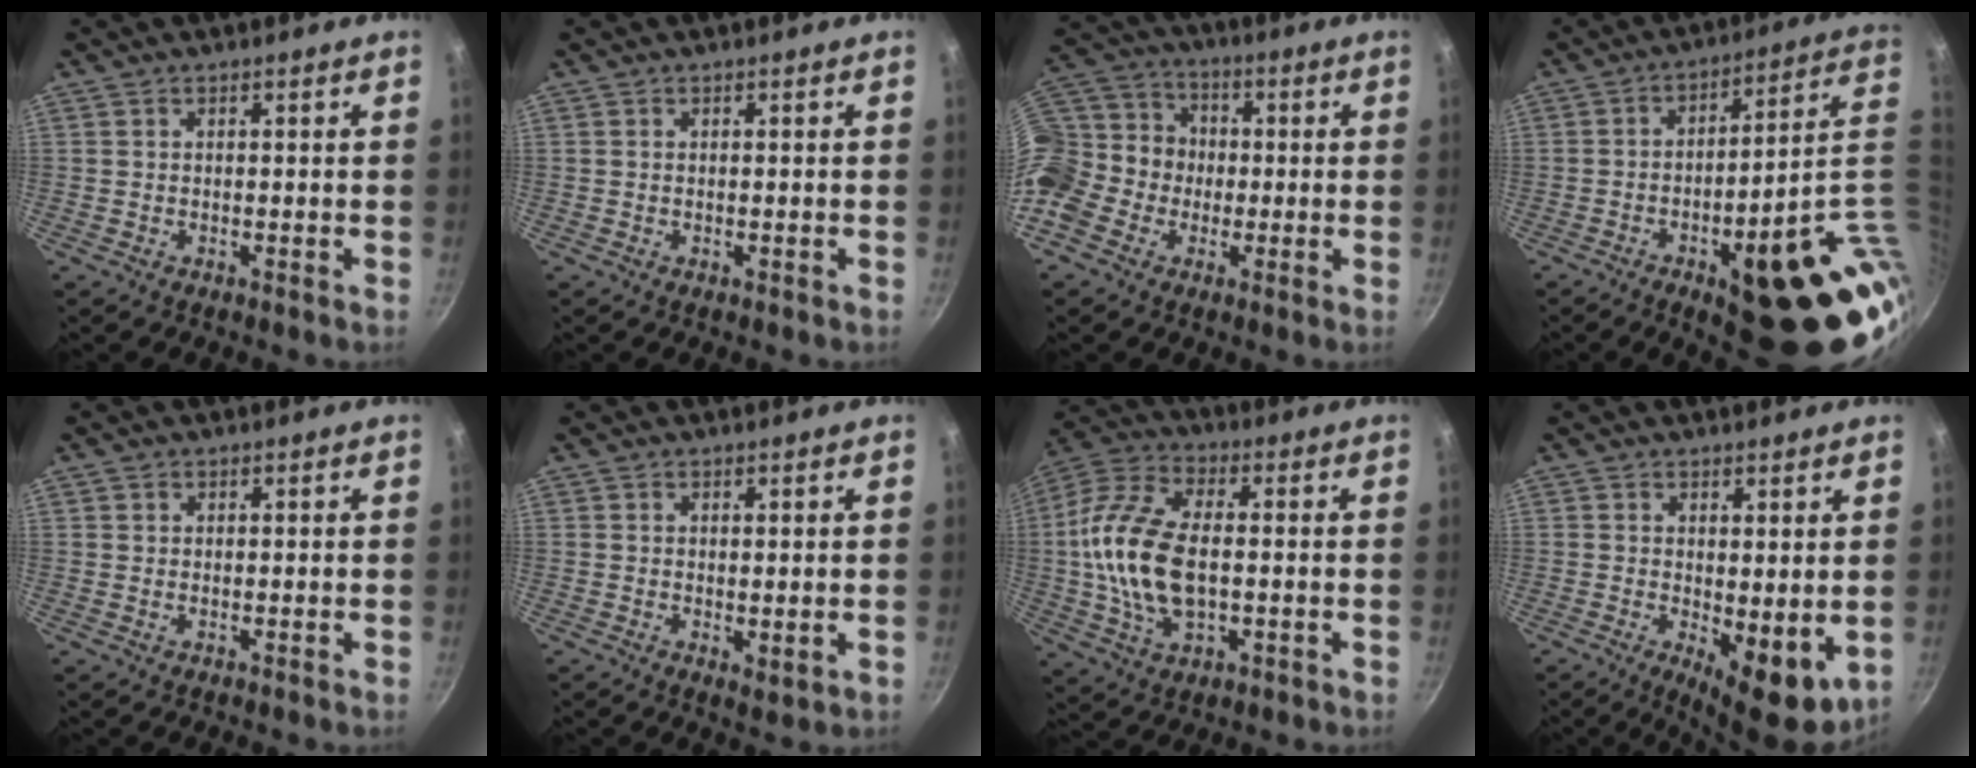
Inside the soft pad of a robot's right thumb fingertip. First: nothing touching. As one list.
[{"total": 0.0}, {"total": 15.3, "force": [-3.3, 13.1, 7.2], "torque": [-0.122, 0.047, -0.077]}, {"total": 24.9, "force": [-4.9, 7.4, 23.3], "torque": [-0.251, 0.008, -0.054]}, {"total": 0.6, "force": [0.3, 0.5, 0.2], "torque": [-0.003, 0.001, 0.003]}, {"total": 2.1, "force": [0.6, 1.0, 1.8], "torque": [-0.026, -0.012, 0.009]}, {"total": 17.6, "force": [-0.5, 9.7, 14.6], "torque": [-0.286, 0.021, -0.019]}, {"total": 8.2, "force": [-0.2, 3.6, 7.4], "torque": [-0.085, -0.014, 0.010]}]